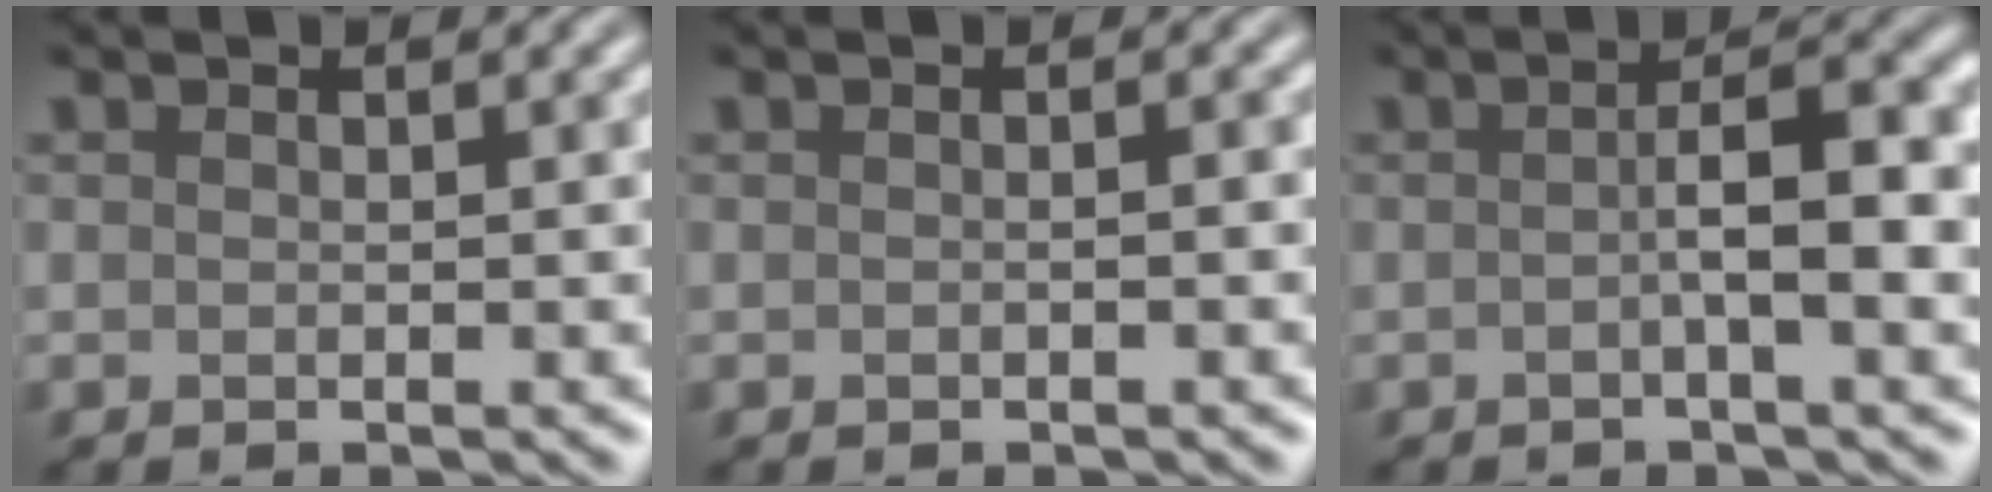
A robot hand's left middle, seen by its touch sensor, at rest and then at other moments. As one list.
[{"total": 0.8, "force": [-0.2, 0.1, 0.8], "torque": [-0.012, 0.002, -0.003]}, {"total": 5.5, "force": [-0.3, 1.2, 5.3], "torque": [-0.083, 0.009, -0.008]}]